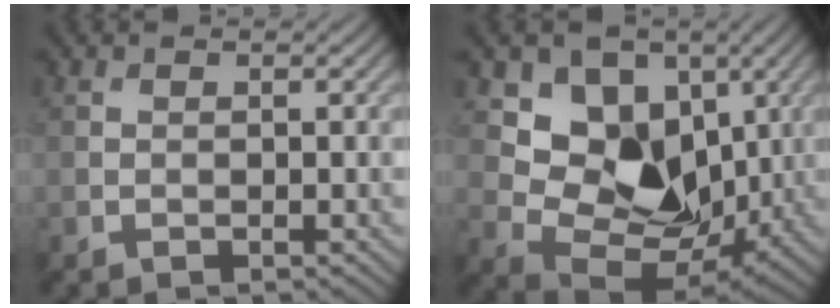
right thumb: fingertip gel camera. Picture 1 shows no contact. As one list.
[{"total": 10.6, "force": [2.6, 8.3, 6.2], "torque": [-0.116, -0.017, 0.036]}]